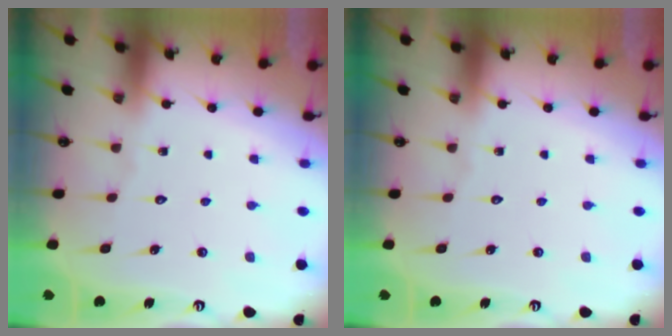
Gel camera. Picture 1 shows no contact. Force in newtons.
{"total": 0.0}